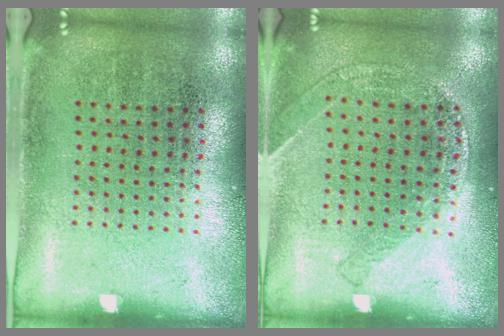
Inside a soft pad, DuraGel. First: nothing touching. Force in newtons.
{"total": 1.3, "press": 1.3, "slide": 0.1}